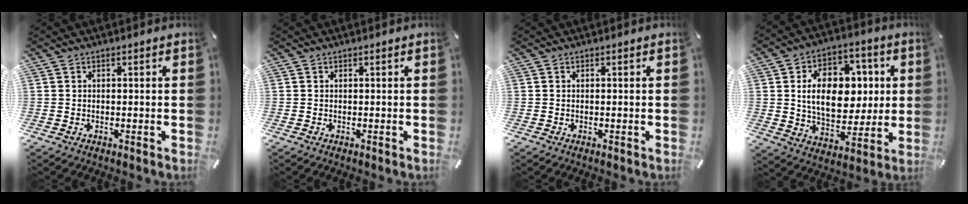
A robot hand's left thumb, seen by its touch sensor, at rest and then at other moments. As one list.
[{"total": 0.0}, {"total": 0.0}, {"total": 16.1, "force": [2.0, 11.5, 11.1], "torque": [-0.191, 0.009, 0.036]}]